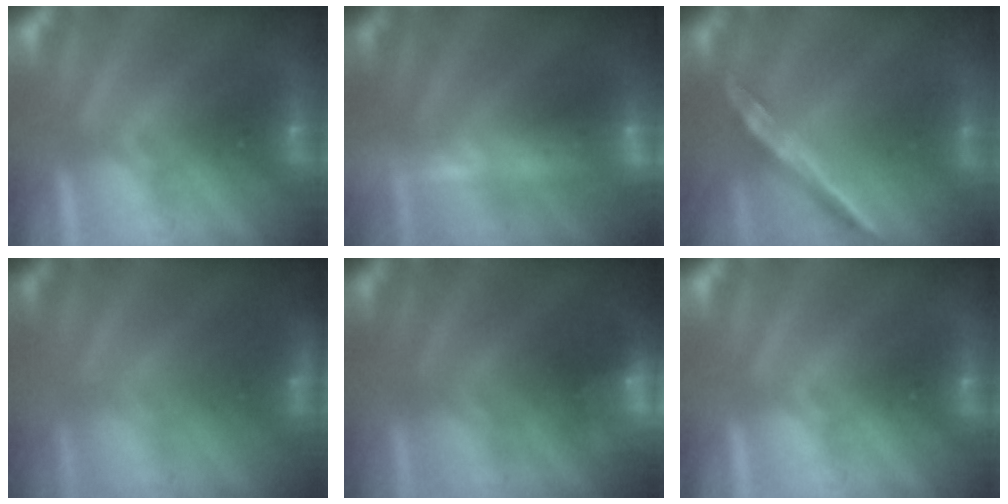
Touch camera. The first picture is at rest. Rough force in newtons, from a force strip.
{"total": 2.2}
{"total": 1.7}
{"total": 2.9}
{"total": 3.8}
{"total": 0.0}